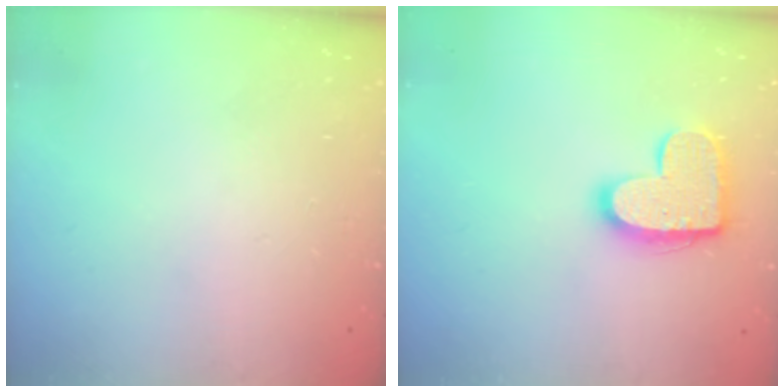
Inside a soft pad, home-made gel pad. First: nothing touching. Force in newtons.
{"total": 14.6, "press": 14.6, "slide": 0.8}